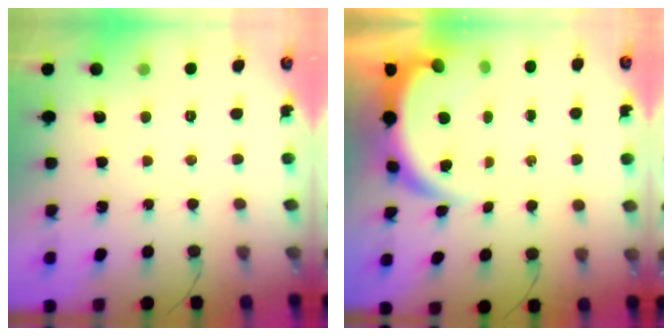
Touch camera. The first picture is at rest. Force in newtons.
{"total": 6.3, "press": 6.2, "slide": 0.4}